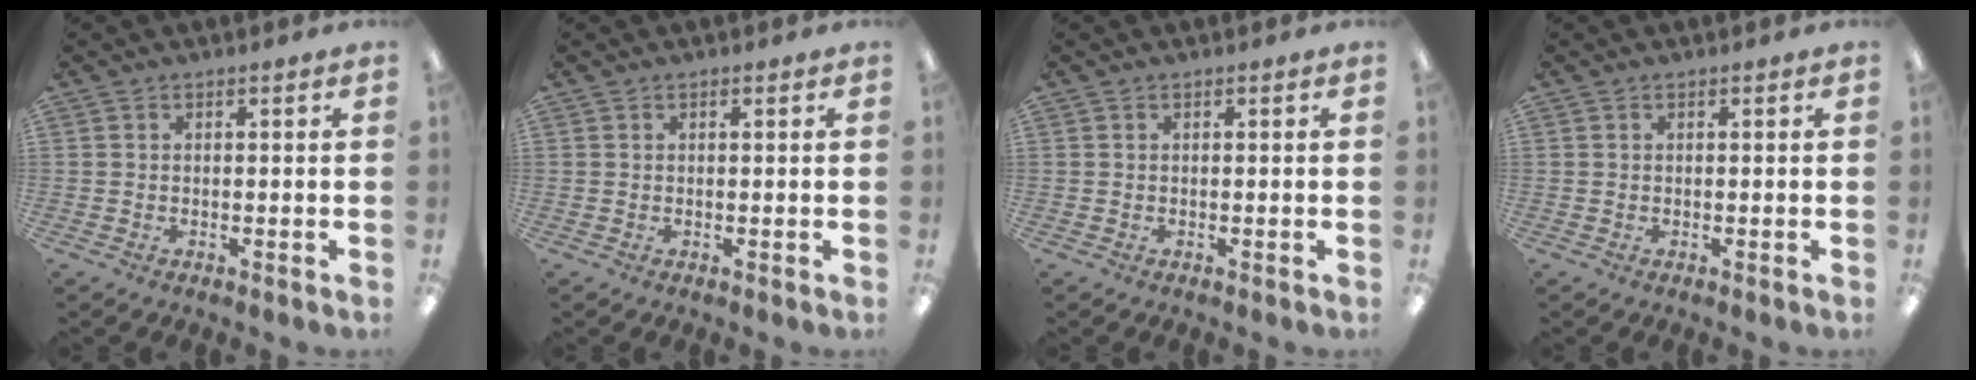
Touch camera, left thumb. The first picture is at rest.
{"total": 0.0}
{"total": 0.0}
{"total": 0.0}